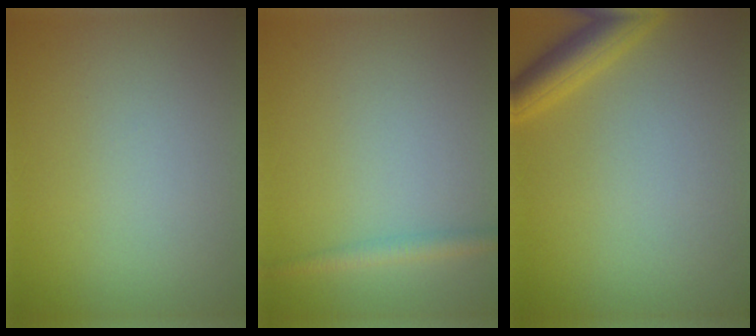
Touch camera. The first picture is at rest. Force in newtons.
{"total": 1.6, "press": 1.6, "slide": 0.0}
{"total": 3.4, "press": 3.4, "slide": 0.2}